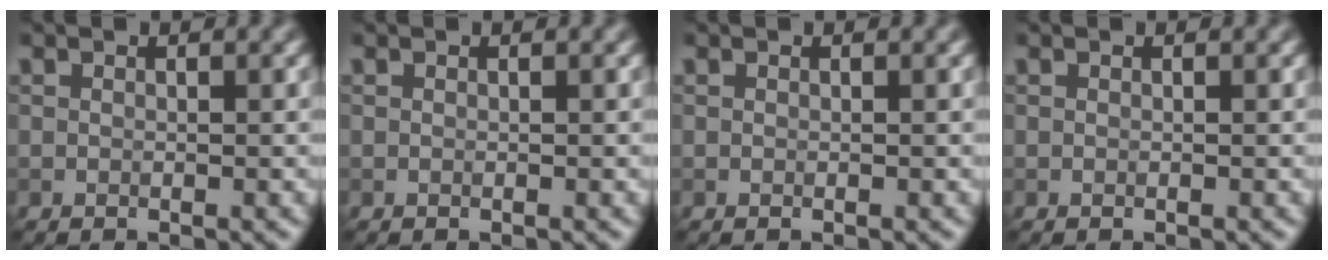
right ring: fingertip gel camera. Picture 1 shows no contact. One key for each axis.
{"total": 0.0}
{"total": 0.0}
{"total": 0.0}